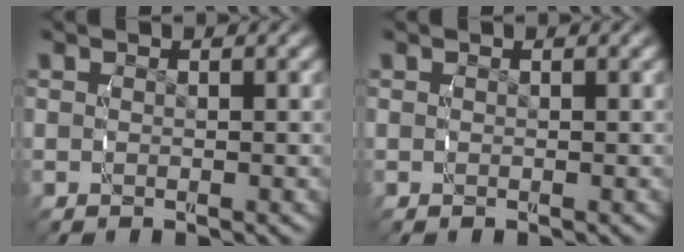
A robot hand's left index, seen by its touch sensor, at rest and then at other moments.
{"total": 0.0}